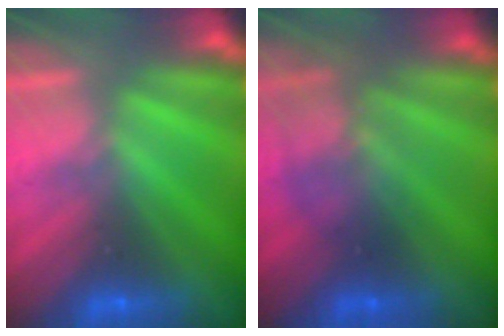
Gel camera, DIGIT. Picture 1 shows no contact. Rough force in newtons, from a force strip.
{"total": 2.2}